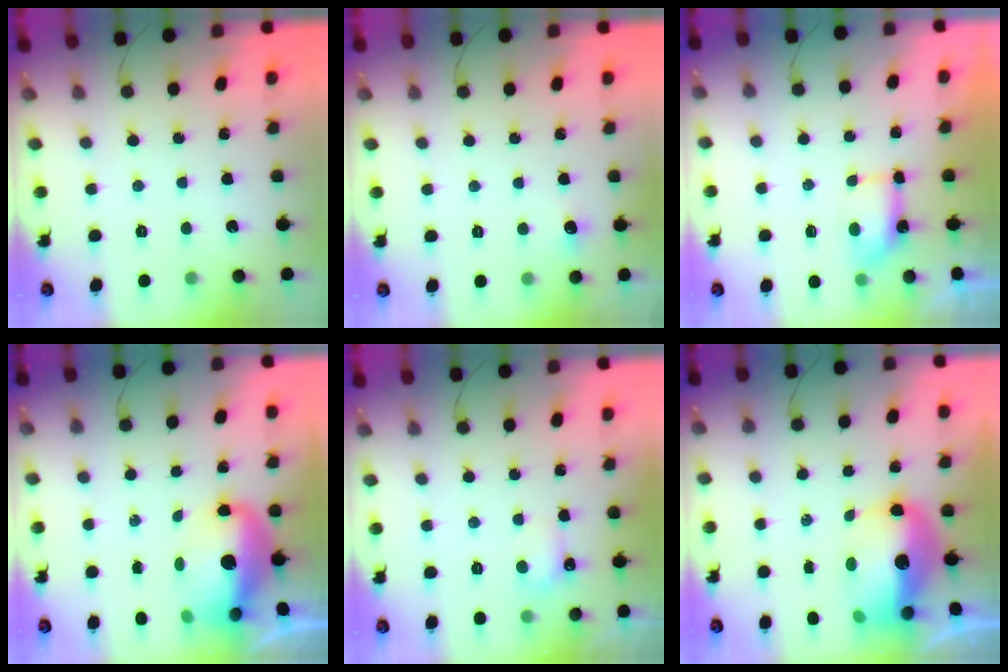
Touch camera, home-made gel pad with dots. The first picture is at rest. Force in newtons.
{"total": 3.7, "press": 3.4, "slide": 1.4}
{"total": 5.3, "press": 5.2, "slide": 0.6}
{"total": 13.9, "press": 13.7, "slide": 2.7}
{"total": 4.2, "press": 4.1, "slide": 1.2}
{"total": 14.4, "press": 14.2, "slide": 2.6}